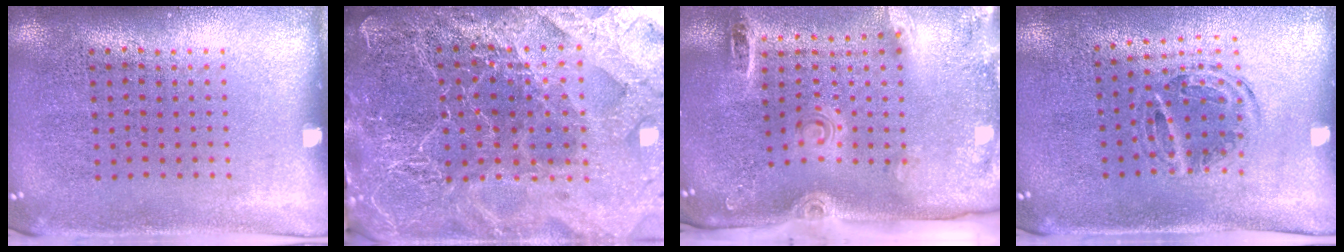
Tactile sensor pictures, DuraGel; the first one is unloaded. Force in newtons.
{"total": 4.9, "press": 4.4, "slide": 2.1}
{"total": 2.9, "press": 2.0, "slide": 2.1}
{"total": 1.1, "press": 1.0, "slide": 0.2}